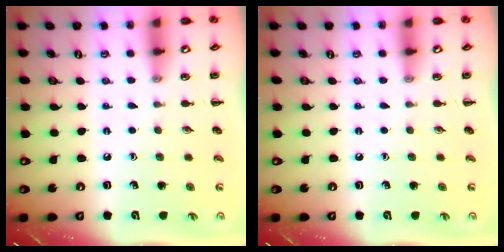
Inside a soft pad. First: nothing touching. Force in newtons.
{"total": 0.0}